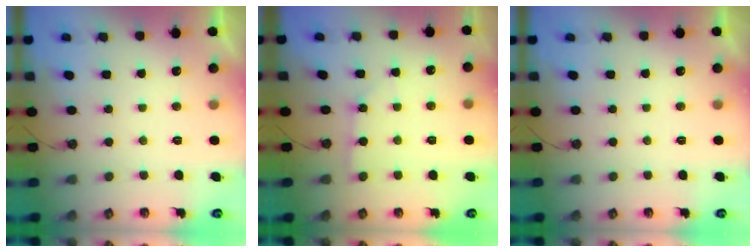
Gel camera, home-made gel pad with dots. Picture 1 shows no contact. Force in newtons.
{"total": 2.5, "press": 2.5, "slide": 0.3}
{"total": 0.0}